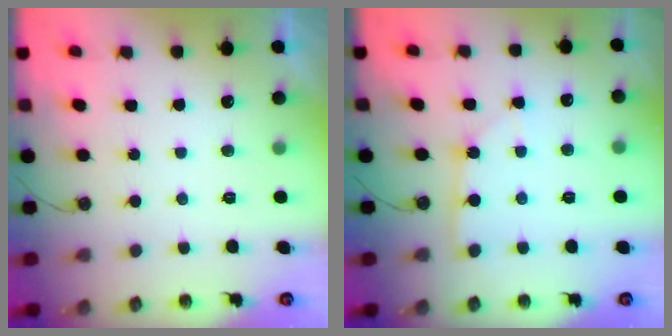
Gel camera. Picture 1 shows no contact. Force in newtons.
{"total": 2.0, "press": 2.0, "slide": 0.3}